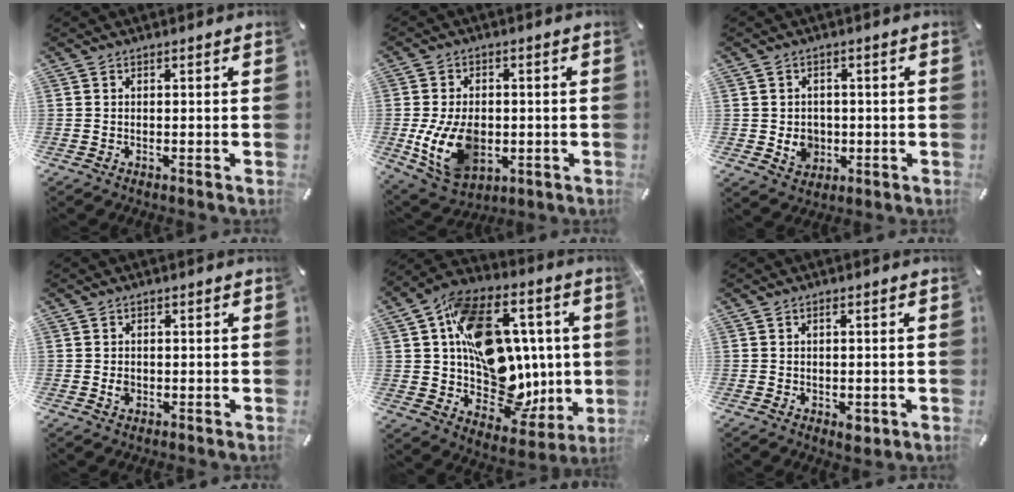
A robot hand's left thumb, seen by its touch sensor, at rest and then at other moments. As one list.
[{"total": 13.6, "force": [-2.1, 9.8, 9.2], "torque": [-0.185, -0.003, -0.035]}, {"total": 5.7, "force": [-0.5, 5.3, 2.0], "torque": [-0.023, 0.000, -0.009]}, {"total": 2.0, "force": [0.0, 1.8, 0.9], "torque": [-0.010, 0.002, -0.003]}, {"total": 23.8, "force": [3.6, 16.7, 16.6], "torque": [-0.268, -0.029, 0.079]}, {"total": 2.7, "force": [-0.5, 1.7, 2.0], "torque": [-0.028, 0.000, -0.009]}]